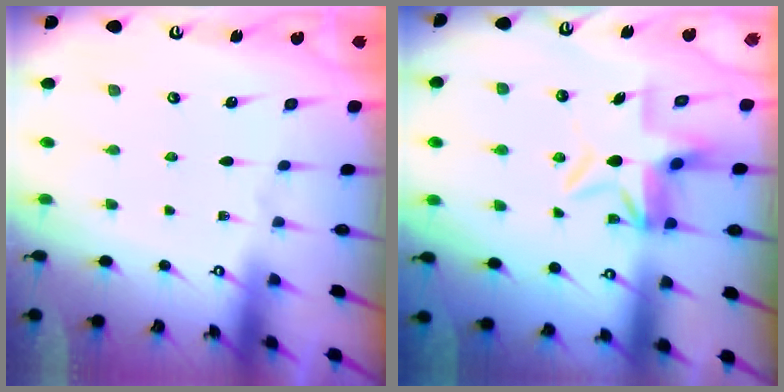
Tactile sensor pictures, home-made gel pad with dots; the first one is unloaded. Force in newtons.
{"total": 7.1, "press": 7.1, "slide": 0.8}